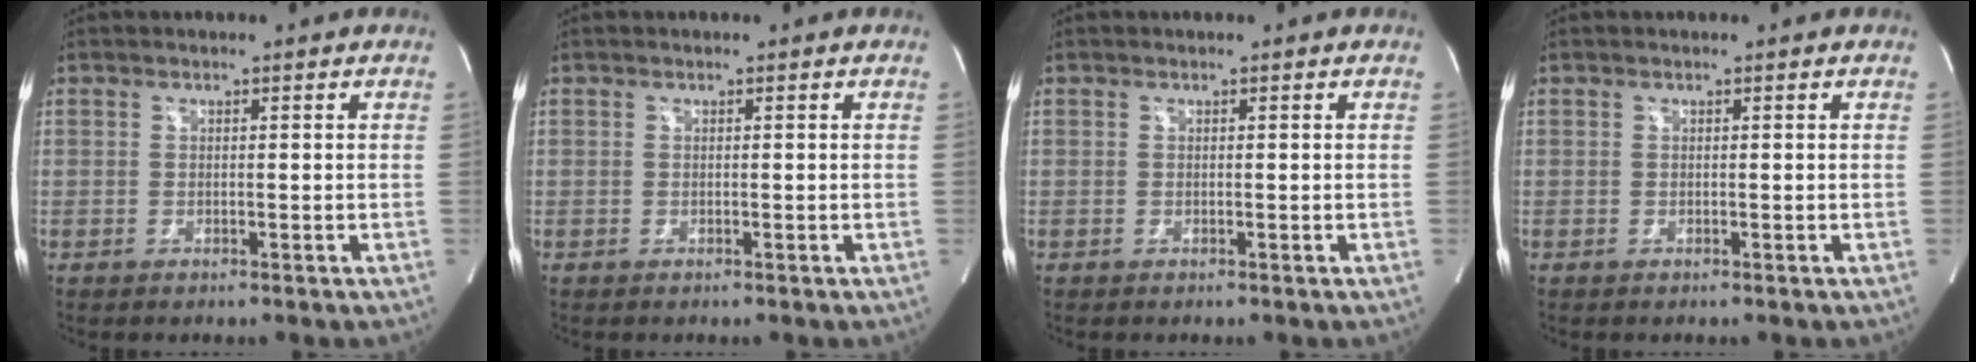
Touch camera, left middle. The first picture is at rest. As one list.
[{"total": 0.0}, {"total": 0.0}, {"total": 0.0}]